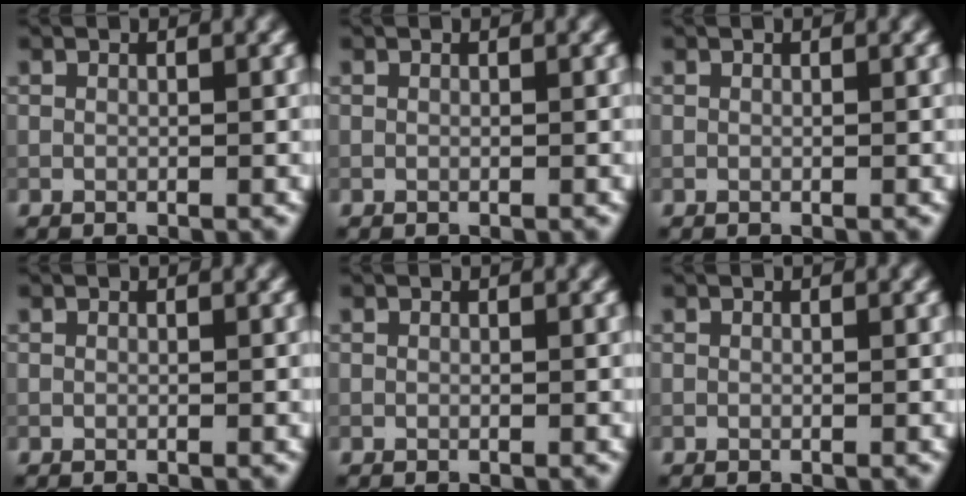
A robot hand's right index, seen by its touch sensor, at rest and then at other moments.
{"total": 0.0}
{"total": 0.0}
{"total": 0.0}
{"total": 0.0}
{"total": 0.0}